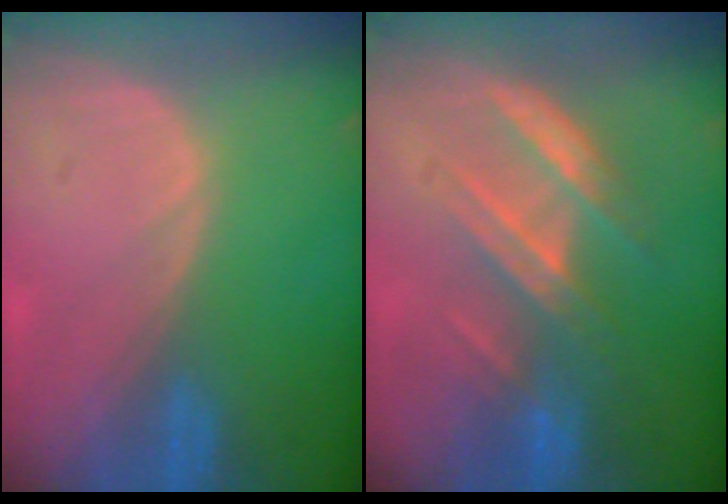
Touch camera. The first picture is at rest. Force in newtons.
{"total": 7.4, "press": 6.7, "slide": 3.1}